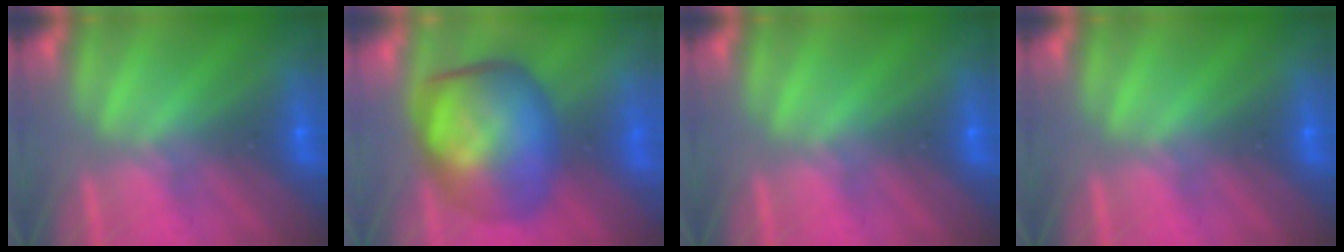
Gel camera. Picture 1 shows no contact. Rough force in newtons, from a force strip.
{"total": 7.7}
{"total": 0.0}
{"total": 0.0}